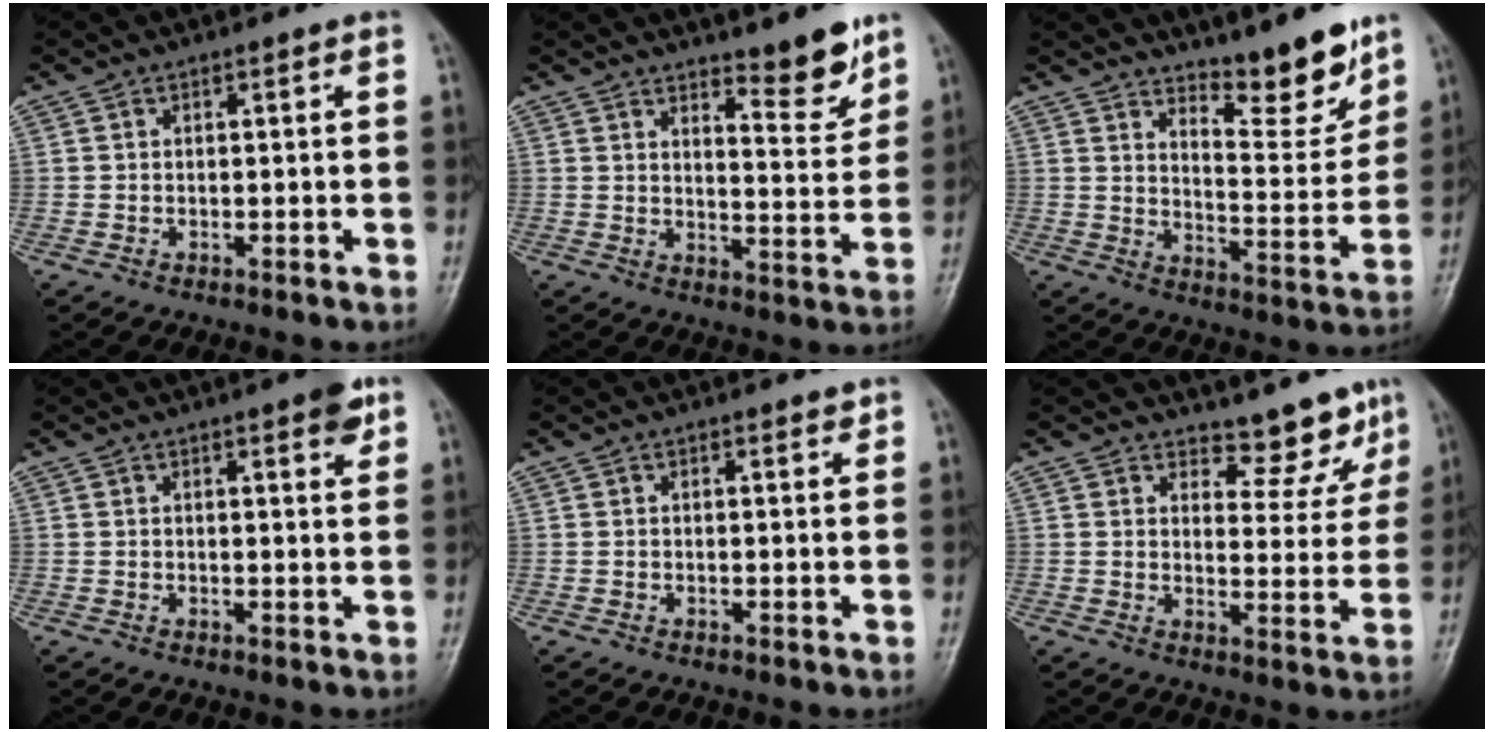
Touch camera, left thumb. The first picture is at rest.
{"total": 7.6, "force": [6.0, 1.8, 4.3], "torque": [-0.043, -0.057, 0.093]}
{"total": 11.0, "force": [8.9, 2.9, 5.8], "torque": [-0.057, -0.080, 0.144]}
{"total": 4.2, "force": [2.5, 1.1, 3.2], "torque": [-0.034, -0.010, 0.028]}
{"total": 1.1, "force": [0.9, 0.4, 0.4], "torque": [-0.004, -0.007, 0.012]}
{"total": 7.7, "force": [6.8, 3.3, 1.7], "torque": [0.008, -0.061, 0.089]}